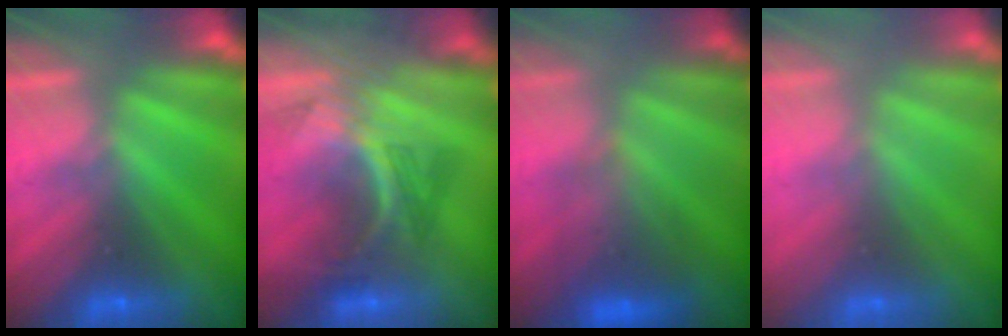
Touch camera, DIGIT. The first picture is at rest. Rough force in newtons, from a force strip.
{"total": 3.0}
{"total": 3.4}
{"total": 2.8}